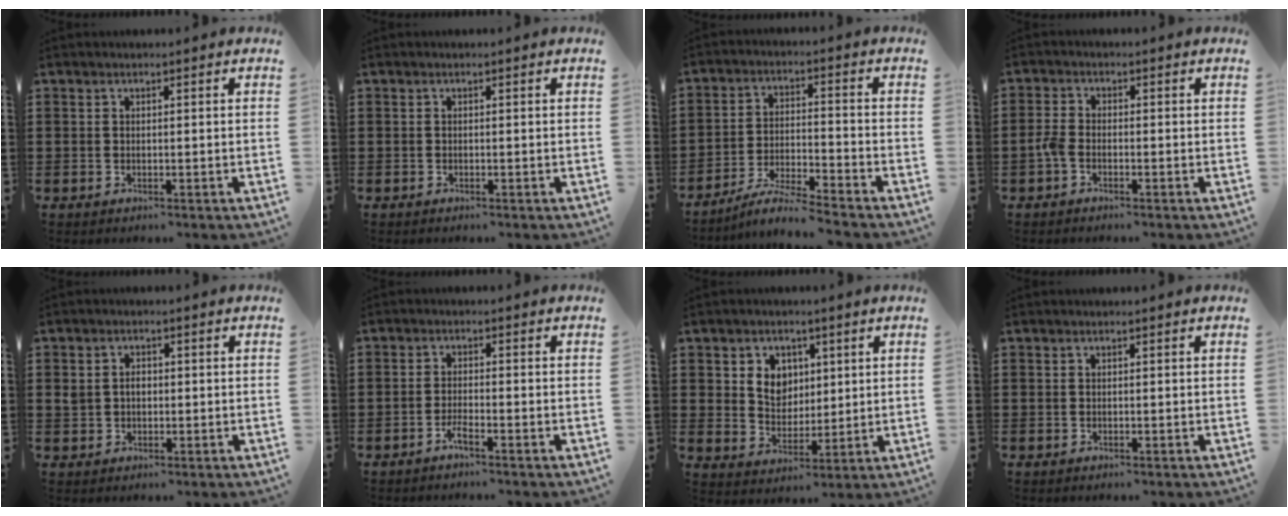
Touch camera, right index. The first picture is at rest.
{"total": 0.0}
{"total": 5.5, "force": [-5.2, -0.4, 1.8], "torque": [-0.044, -0.013, -0.104]}
{"total": 2.1, "force": [-1.1, 1.0, 1.5], "torque": [-0.045, -0.004, -0.025]}
{"total": 2.3, "force": [0.2, 1.8, 1.5], "torque": [-0.033, 0.009, 0.002]}
{"total": 2.0, "force": [-1.5, 0.2, 1.4], "torque": [-0.033, -0.005, -0.029]}
{"total": 5.2, "force": [1.9, 4.5, 1.7], "torque": [-0.046, 0.013, 0.032]}
{"total": 0.0}